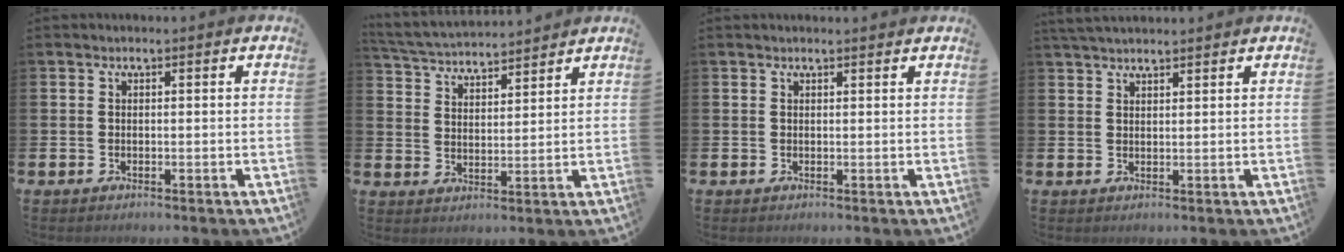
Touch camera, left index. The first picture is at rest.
{"total": 4.6, "force": [4.6, 0.6, 0.2], "torque": [-0.030, -0.029, 0.081]}
{"total": 0.8, "force": [0.7, 0.0, 0.2], "torque": [0.004, -0.003, 0.012]}
{"total": 2.8, "force": [2.6, 0.4, 0.8], "torque": [-0.020, -0.004, 0.049]}